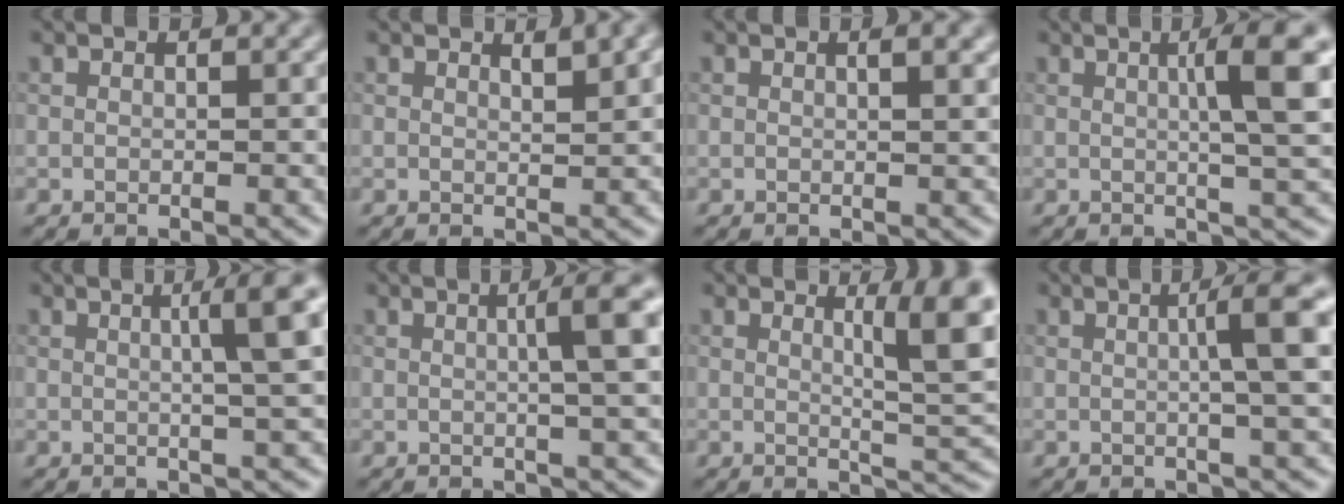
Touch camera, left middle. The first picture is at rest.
{"total": 2.1, "force": [1.4, 0.5, 1.5], "torque": [-0.012, 0.004, 0.020]}
{"total": 1.9, "force": [0.9, 0.6, 1.6], "torque": [-0.016, 0.003, 0.009]}
{"total": 6.1, "force": [1.2, 0.8, 5.9], "torque": [-0.080, 0.011, 0.019]}
{"total": 5.4, "force": [1.2, 0.9, 5.2], "torque": [-0.063, 0.017, 0.017]}
{"total": 5.2, "force": [0.9, 0.9, 5.1], "torque": [-0.062, 0.017, 0.012]}
{"total": 6.3, "force": [1.9, 1.2, 5.8], "torque": [-0.071, -0.005, 0.030]}
{"total": 5.8, "force": [0.8, 0.9, 5.7], "torque": [-0.072, 0.017, 0.011]}